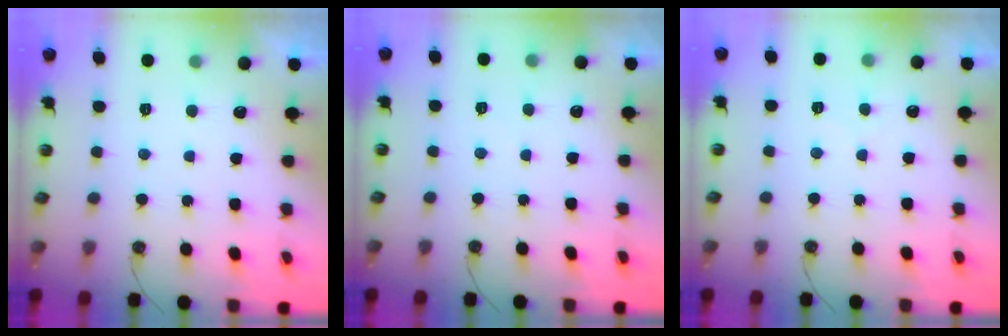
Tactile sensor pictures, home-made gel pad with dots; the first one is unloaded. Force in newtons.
{"total": 2.6, "press": 2.6, "slide": 0.4}
{"total": 4.0, "press": 4.0, "slide": 0.6}